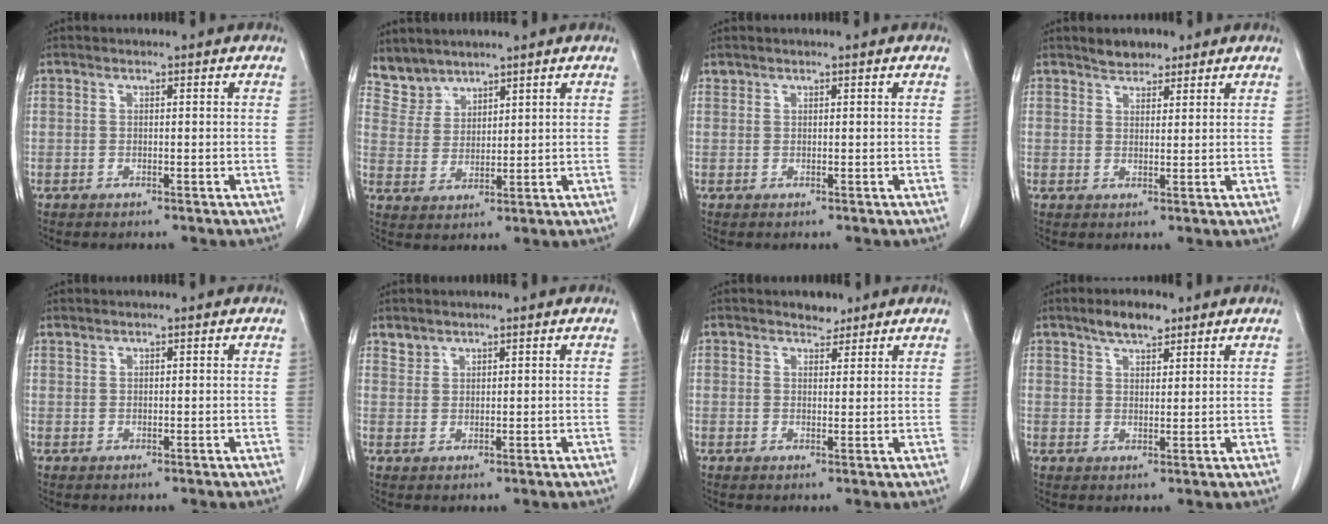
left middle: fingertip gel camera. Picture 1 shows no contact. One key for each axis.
{"total": 4.9, "fx": 4.5, "fy": 1.7, "fz": -0.3, "tx": 0.003, "ty": 0.008, "tz": 0.104}
{"total": 0.5, "fx": 0.5, "fy": 0.2, "fz": -0.1, "tx": -0.003, "ty": 0.004, "tz": 0.010}
{"total": 3.0, "fx": 2.5, "fy": 1.4, "fz": 0.8, "tx": -0.016, "ty": 0.006, "tz": 0.040}
{"total": 0.6, "fx": 0.6, "fy": 0.0, "fz": 0.0, "tx": -0.003, "ty": 0.000, "tz": 0.014}
{"total": 1.6, "fx": 1.5, "fy": 0.7, "fz": -0.2, "tx": 0.008, "ty": 0.004, "tz": 0.028}
{"total": 2.3, "fx": 2.0, "fy": 1.0, "fz": 0.5, "tx": -0.008, "ty": -0.004, "tz": 0.030}
{"total": 4.4, "fx": 3.3, "fy": 1.4, "fz": 2.5, "tx": -0.049, "ty": 0.004, "tz": 0.058}